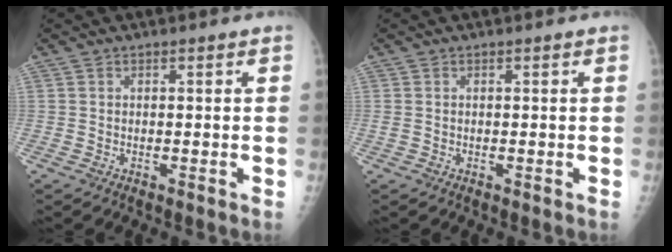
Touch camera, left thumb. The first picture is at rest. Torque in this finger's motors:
{"motor_torque": [0.16, 0.10, 0.23, 0.07, 0.03]}